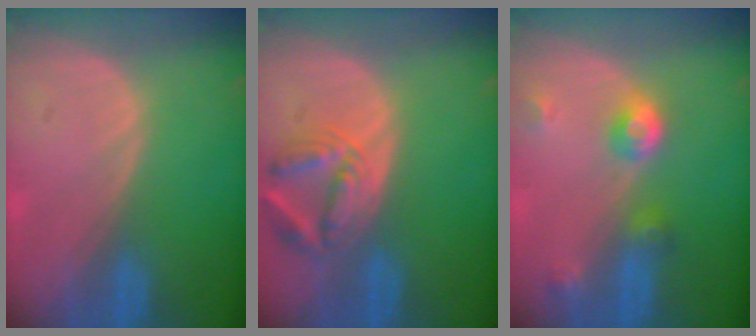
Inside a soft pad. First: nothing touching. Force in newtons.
{"total": 6.8, "press": 6.3, "slide": 2.6}
{"total": 4.9, "press": 4.4, "slide": 2.1}